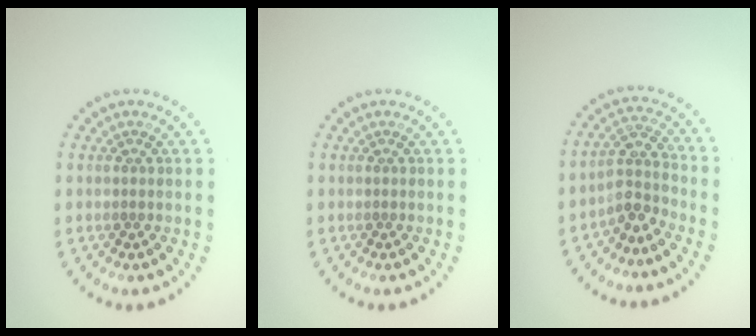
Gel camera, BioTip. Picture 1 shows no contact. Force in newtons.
{"total": 0.0}
{"total": 2.8, "press": 2.0, "slide": 1.8}